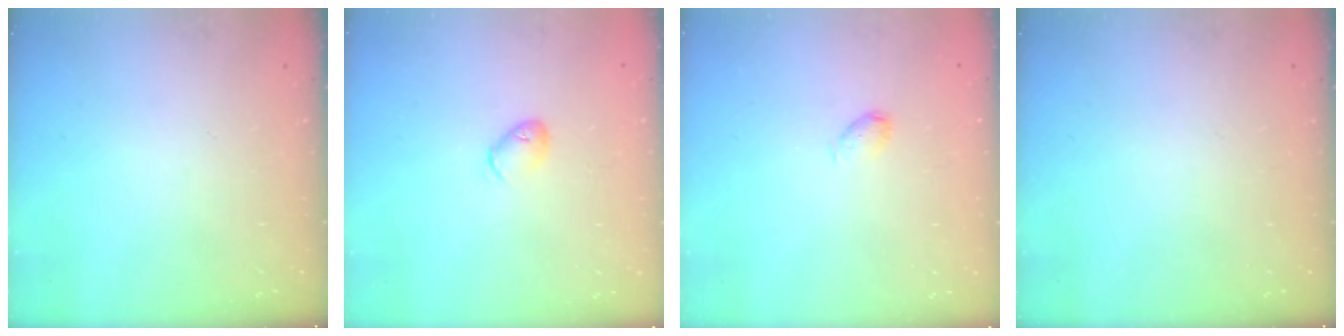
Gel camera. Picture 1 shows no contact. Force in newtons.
{"total": 5.7, "press": 5.6, "slide": 1.0}
{"total": 3.7, "press": 3.7, "slide": 0.7}
{"total": 0.0}